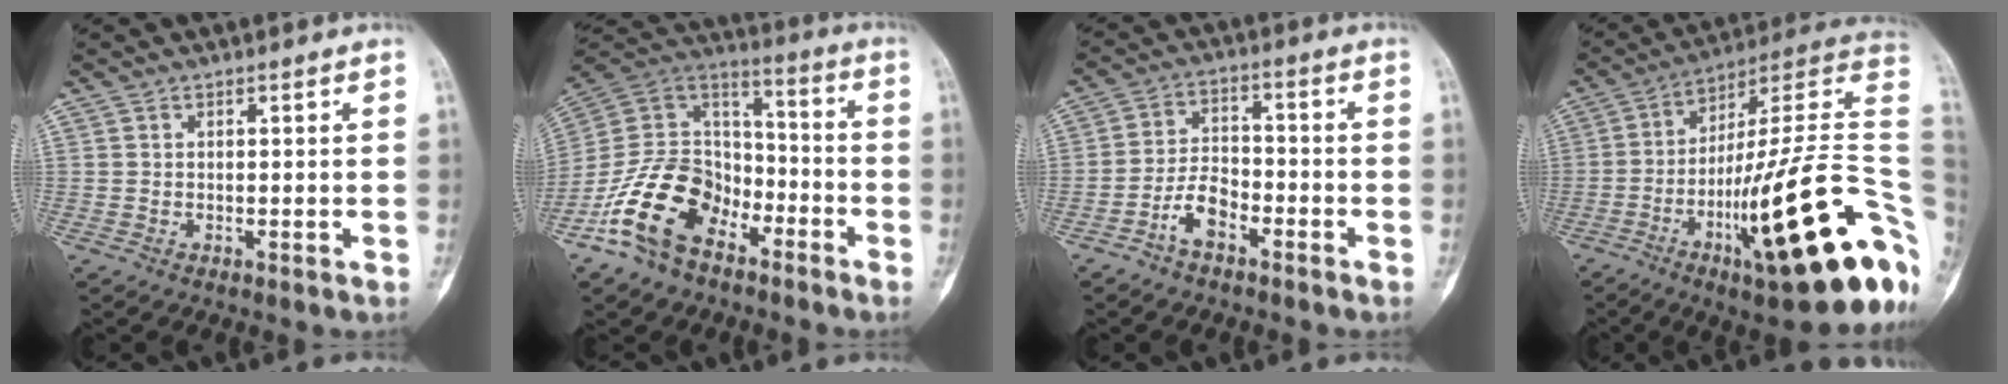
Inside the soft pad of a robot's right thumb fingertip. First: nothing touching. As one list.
[{"total": 17.9, "force": [-9.8, 11.4, 9.8], "torque": [-0.164, 0.084, -0.188]}, {"total": 6.6, "force": [-3.9, 3.5, 4.0], "torque": [-0.071, 0.033, -0.078]}, {"total": 32.9, "force": [-9.2, 7.6, 30.6], "torque": [-0.373, 0.056, -0.141]}]